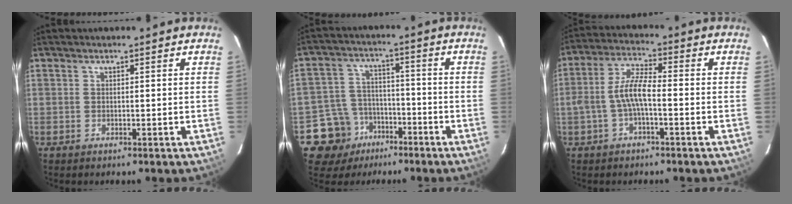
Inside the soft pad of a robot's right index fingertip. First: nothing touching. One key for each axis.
{"total": 10.0, "fx": -5.7, "fy": 8.2, "fz": 1.1, "tx": -0.050, "ty": 0.033, "tz": -0.082}
{"total": 6.6, "fx": -1.8, "fy": 1.8, "fz": 6.1, "tx": -0.128, "ty": 0.015, "tz": -0.033}